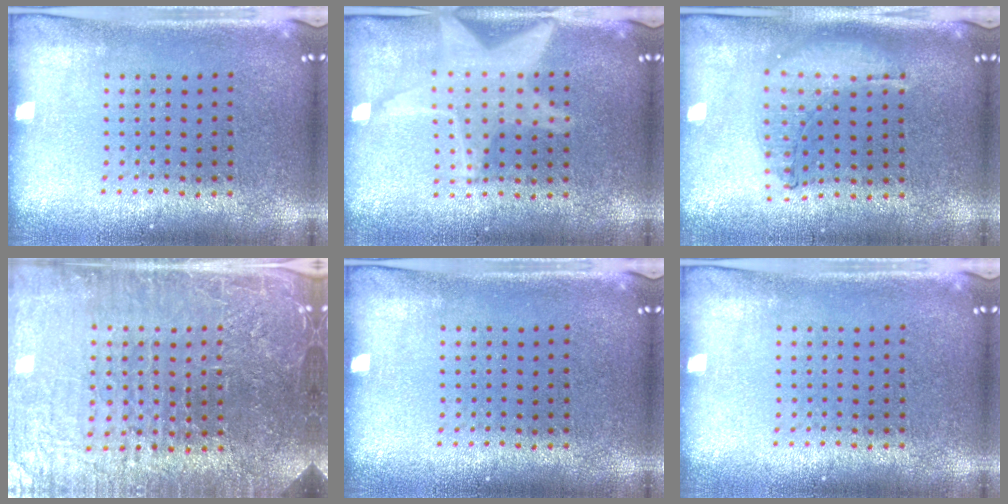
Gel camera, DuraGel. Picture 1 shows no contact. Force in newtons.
{"total": 2.3, "press": 2.3, "slide": 0.3}
{"total": 1.0, "press": 1.0, "slide": 0.2}
{"total": 5.9, "press": 5.3, "slide": 2.6}
{"total": 0.0}
{"total": 0.0}